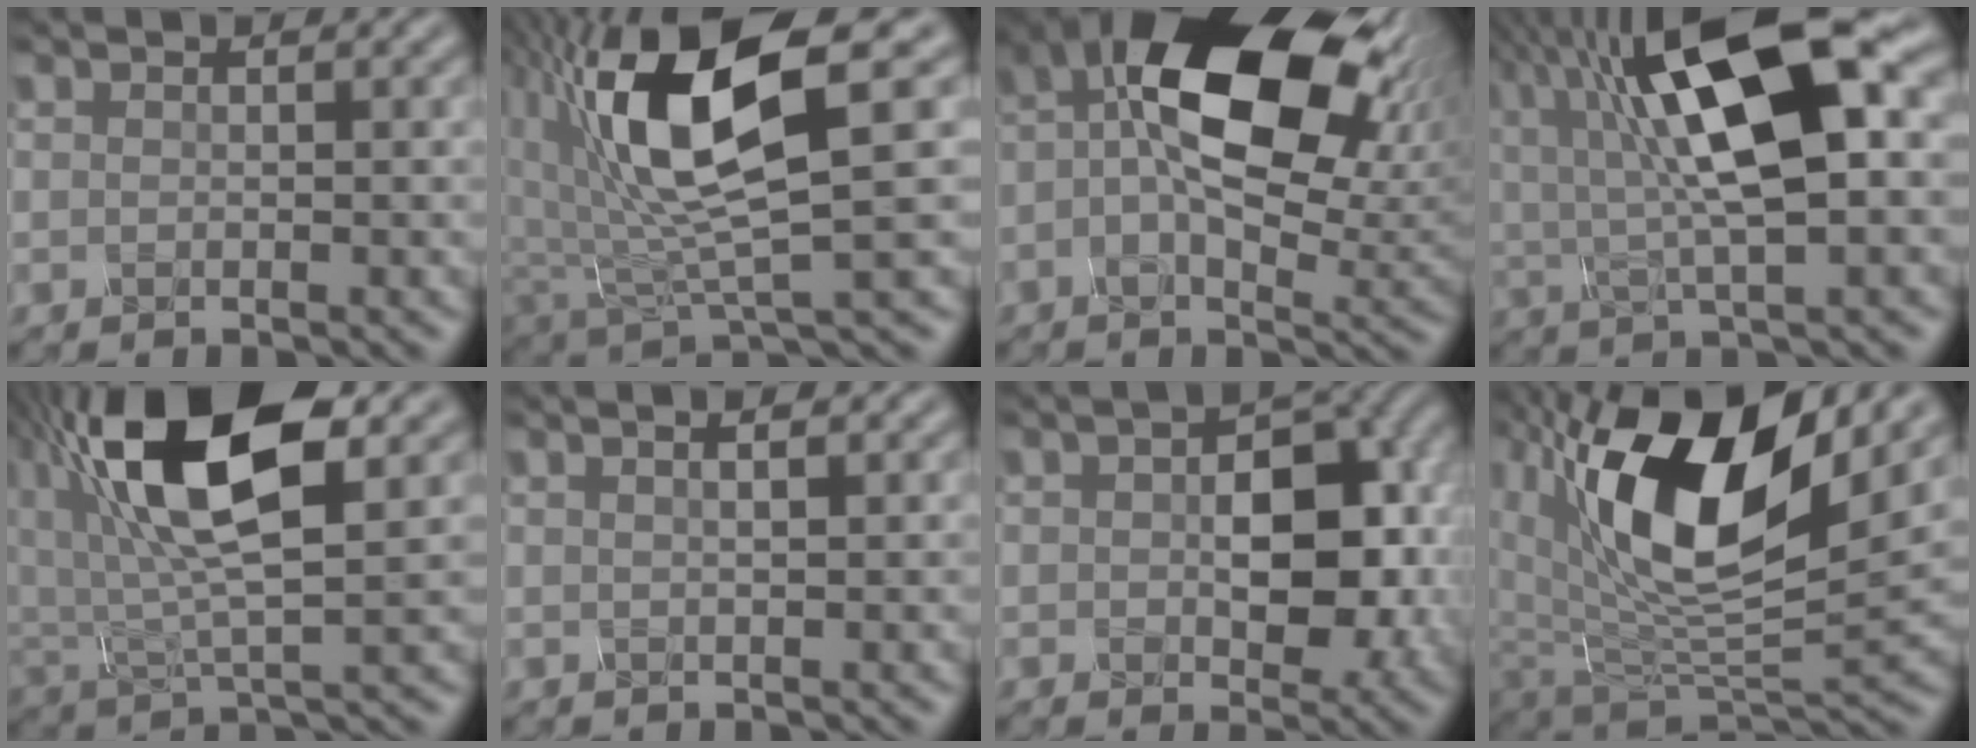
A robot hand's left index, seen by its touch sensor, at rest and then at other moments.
{"total": 10.6, "force": [2.8, 3.3, 9.7], "torque": [-0.193, -0.007, 0.057]}
{"total": 15.3, "force": [2.8, 7.5, 13.0], "torque": [-0.220, 0.010, 0.035]}
{"total": 14.5, "force": [3.8, 5.1, 13.0], "torque": [-0.229, 0.016, 0.054]}
{"total": 12.9, "force": [4.8, 5.4, 10.7], "torque": [-0.210, 0.020, 0.081]}
{"total": 2.7, "force": [1.4, 1.2, 2.0], "torque": [-0.010, 0.015, -0.005]}
{"total": 7.9, "force": [0.5, 4.7, 6.3], "torque": [-0.088, -0.002, 0.009]}
{"total": 13.9, "force": [5.9, 6.7, 10.7], "torque": [-0.189, 0.002, 0.108]}